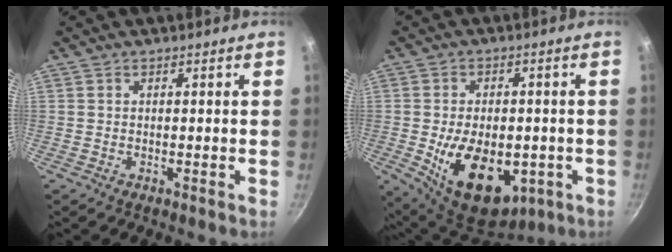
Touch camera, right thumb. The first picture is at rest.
{"total": 17.6, "force": [-4.1, 10.8, 13.2], "torque": [-0.181, -0.004, -0.044]}